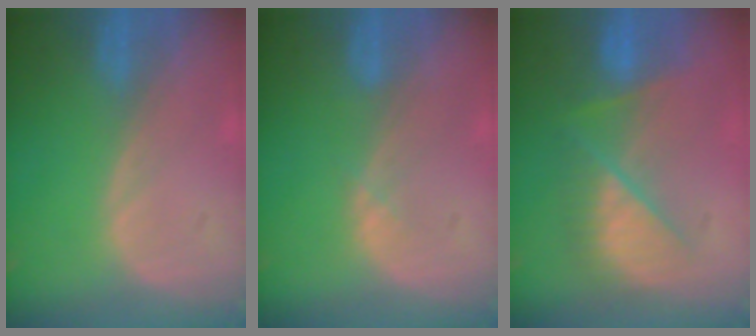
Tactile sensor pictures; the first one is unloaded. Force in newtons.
{"total": 0.9, "press": 0.9, "slide": 0.3}
{"total": 7.3, "press": 7.3, "slide": 0.5}